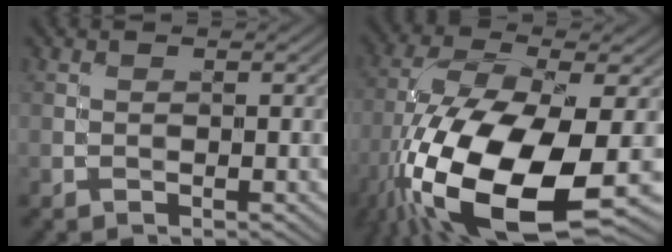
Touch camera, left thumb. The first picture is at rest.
{"total": 17.9, "force": [-6.6, 7.1, 15.1], "torque": [-0.325, -0.032, -0.118]}